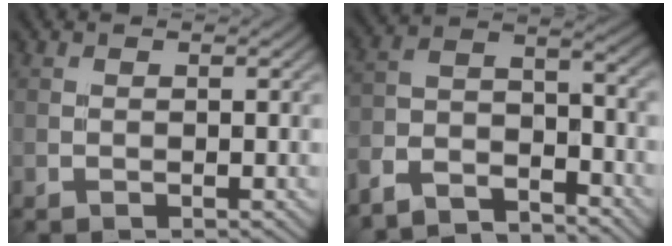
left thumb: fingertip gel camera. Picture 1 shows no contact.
{"total": 8.9, "force": [-7.8, 2.7, 3.4], "torque": [-0.071, -0.006, -0.161]}